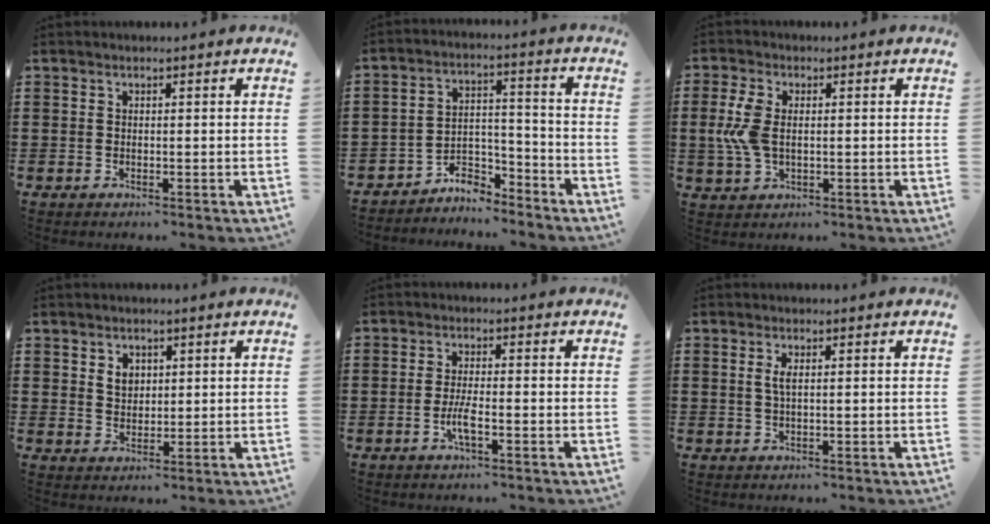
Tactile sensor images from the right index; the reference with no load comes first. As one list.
[{"total": 5.5, "force": [-5.2, 1.4, 1.2], "torque": [-0.030, 0.007, -0.105]}, {"total": 6.2, "force": [0.2, 3.5, 5.1], "torque": [-0.135, -0.001, -0.006]}, {"total": 2.7, "force": [1.2, 2.1, 1.3], "torque": [-0.033, 0.009, 0.021]}, {"total": 3.6, "force": [-1.5, 0.5, 3.2], "torque": [-0.076, -0.008, -0.034]}, {"total": 1.8, "force": [0.4, 0.5, 1.7], "torque": [-0.035, 0.003, 0.004]}]